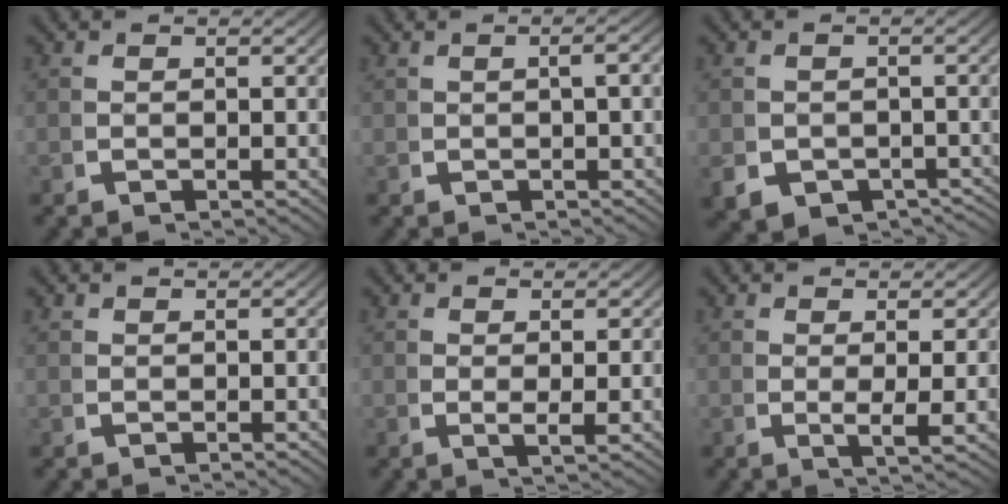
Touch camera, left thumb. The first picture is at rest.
{"total": 1.3, "force": [-0.1, 0.2, 1.2], "torque": [-0.021, 0.000, 0.005]}
{"total": 7.2, "force": [-4.1, 5.0, 3.0], "torque": [-0.061, -0.045, -0.049]}
{"total": 0.9, "force": [0.8, -0.2, -0.1], "torque": [0.007, 0.001, 0.021]}
{"total": 1.9, "force": [0.7, 0.1, 1.8], "torque": [-0.035, -0.007, 0.021]}
{"total": 3.0, "force": [0.6, 0.3, 2.9], "torque": [-0.055, -0.009, 0.016]}